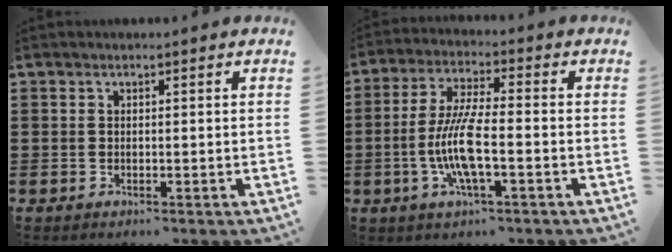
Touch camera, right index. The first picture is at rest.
{"total": 8.8, "force": [-2.3, 1.9, 8.3], "torque": [-0.186, -0.013, -0.054]}